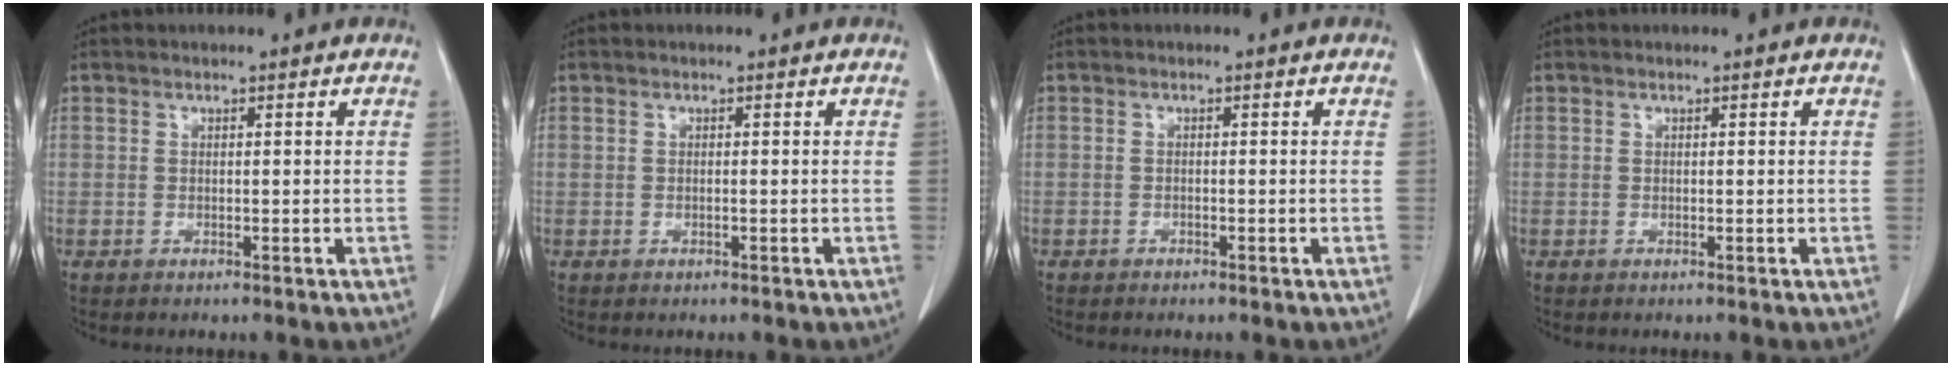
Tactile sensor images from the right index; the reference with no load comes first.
{"total": 0.0}
{"total": 0.0}
{"total": 0.0}